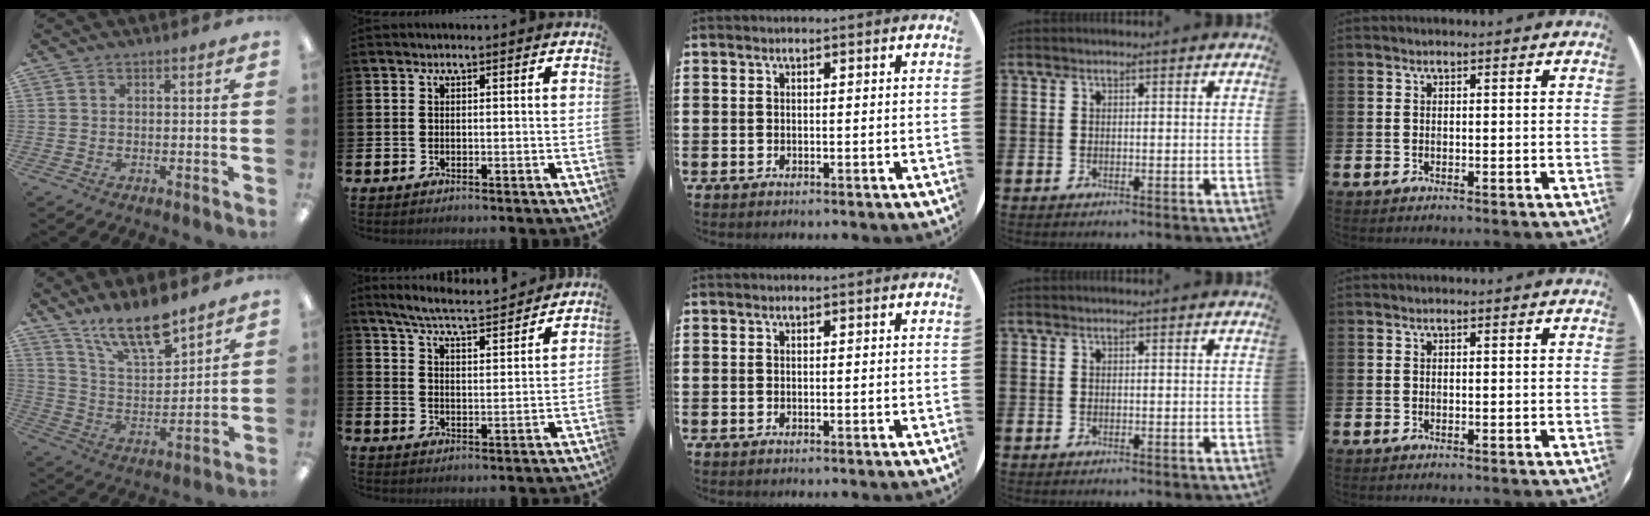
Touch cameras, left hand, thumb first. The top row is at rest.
{"thumb": {"total": 14.6, "force": [11.5, 4.5, 7.7], "torque": [-0.138, -0.069, 0.203]}, "index": {"total": 5.7, "force": [5.4, 0.2, 1.7], "torque": [-0.057, -0.038, 0.093]}}